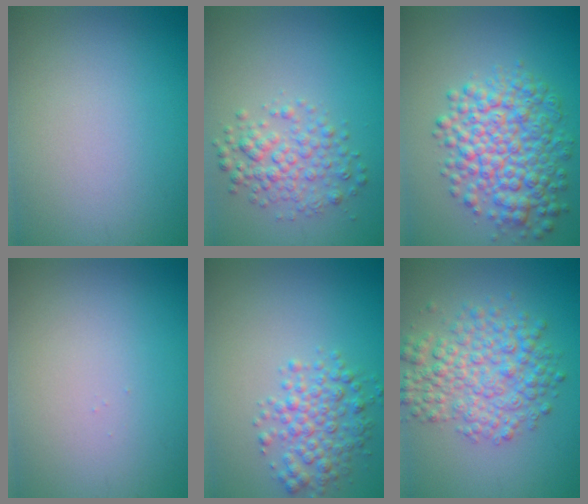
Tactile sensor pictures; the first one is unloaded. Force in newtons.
{"total": 3.2, "press": 3.2, "slide": 0.1}
{"total": 7.2, "press": 7.2, "slide": 0.1}
{"total": 0.0}
{"total": 3.6, "press": 3.6, "slide": 0.0}
{"total": 5.8, "press": 5.8, "slide": 0.1}